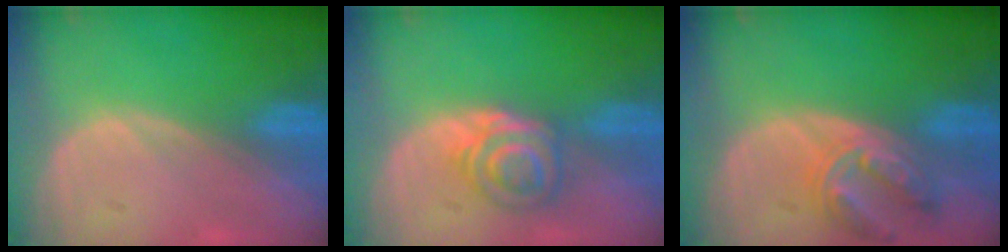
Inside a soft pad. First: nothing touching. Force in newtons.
{"total": 5.5, "press": 5.3, "slide": 1.8}
{"total": 7.6, "press": 6.6, "slide": 3.7}